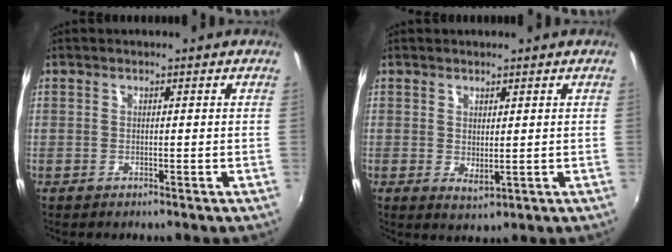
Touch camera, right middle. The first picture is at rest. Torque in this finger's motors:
{"motor_torque": [0.48, -1.07, -0.04, 0.00]}